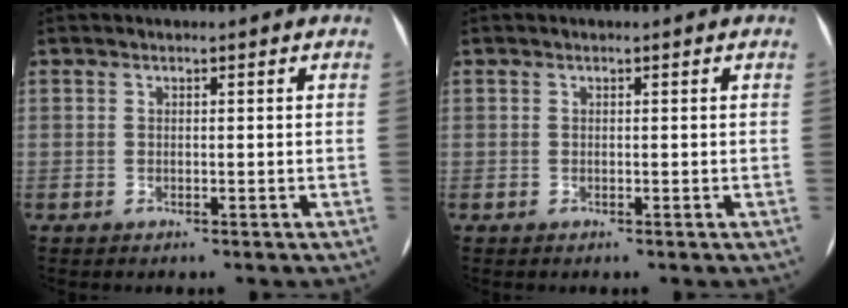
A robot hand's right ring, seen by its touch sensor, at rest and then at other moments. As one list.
[{"total": 0.0}]